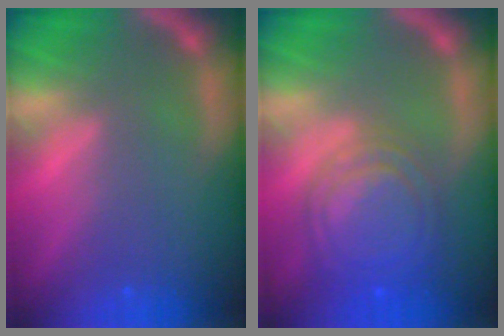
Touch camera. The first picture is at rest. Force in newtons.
{"total": 8.5}